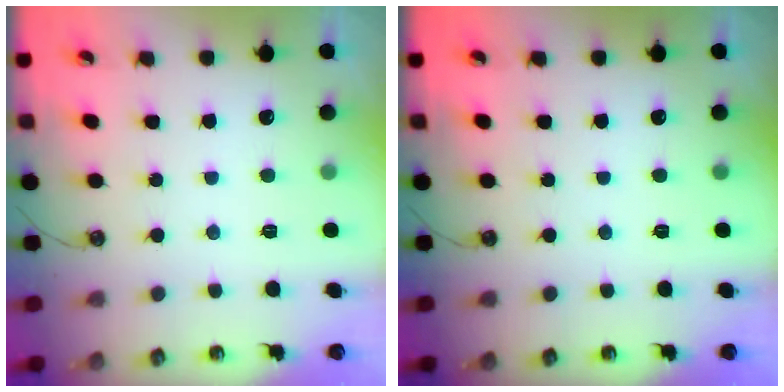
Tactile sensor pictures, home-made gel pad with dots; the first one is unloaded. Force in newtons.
{"total": 0.0}